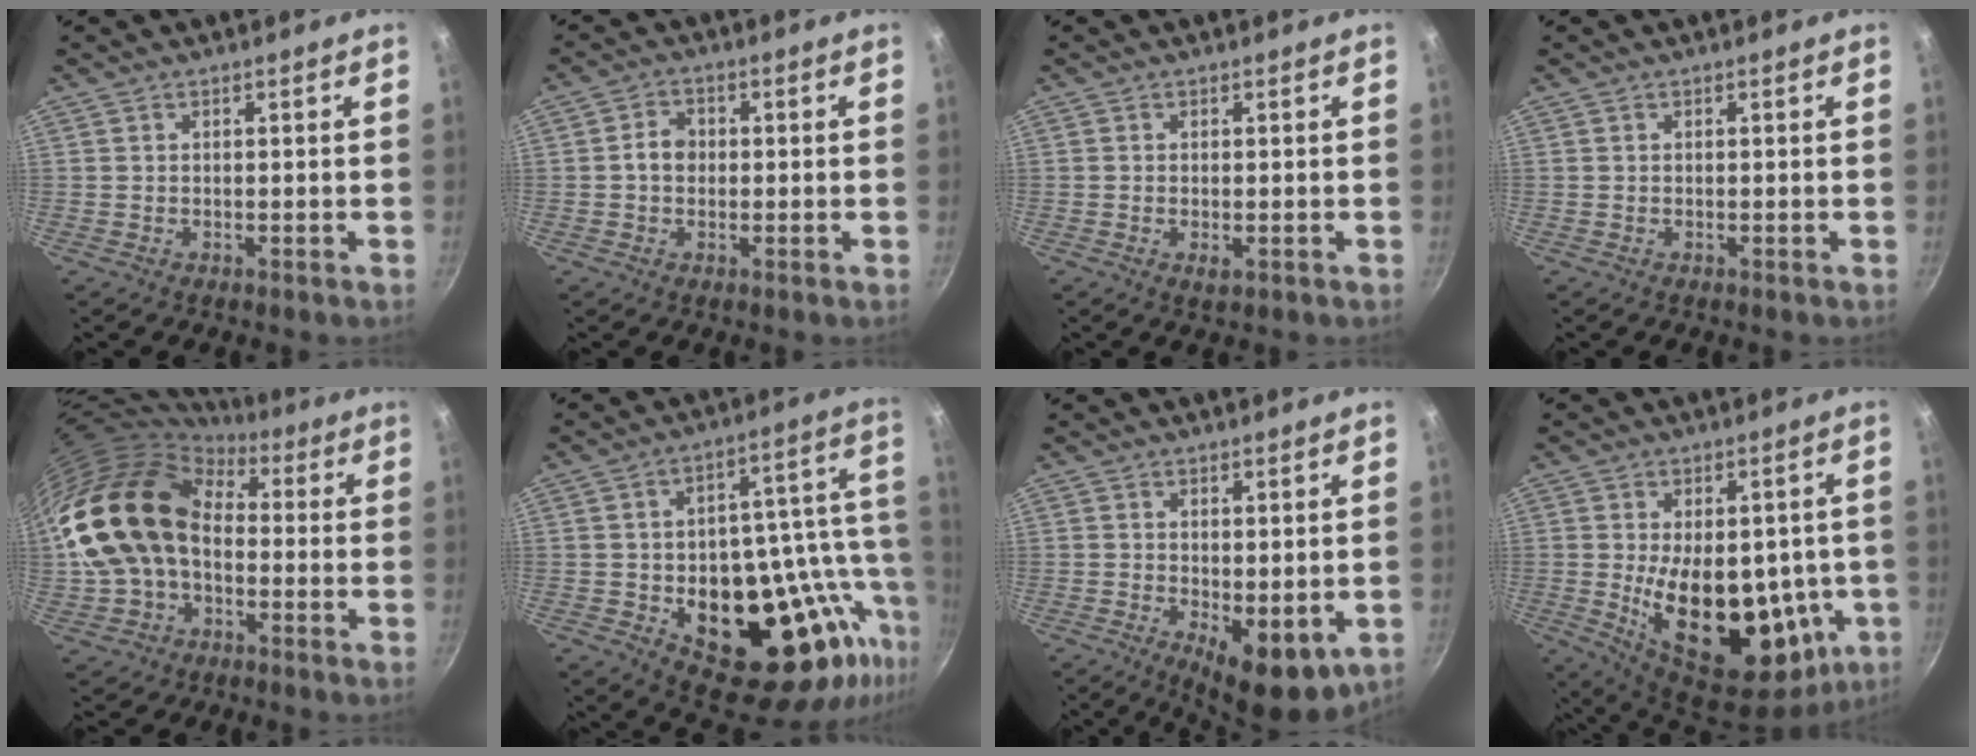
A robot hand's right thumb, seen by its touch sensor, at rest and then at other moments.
{"total": 3.9, "force": [-0.1, 3.1, 2.2], "torque": [-0.023, 0.013, -0.007]}
{"total": 1.7, "force": [-0.5, 0.8, 1.4], "torque": [-0.025, -0.004, -0.007]}
{"total": 0.0}
{"total": 19.8, "force": [0.0, 14.3, 13.7], "torque": [-0.247, 0.050, -0.007]}
{"total": 26.4, "force": [-5.8, 14.3, 21.4], "torque": [-0.245, 0.010, -0.068]}
{"total": 8.7, "force": [-1.2, 3.8, 7.7], "torque": [-0.091, -0.011, -0.004]}
{"total": 22.5, "force": [-2.4, 12.1, 18.8], "torque": [-0.253, -0.023, -0.012]}